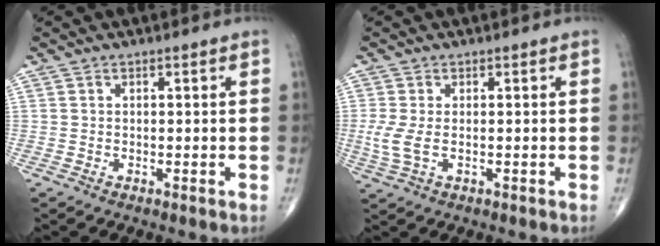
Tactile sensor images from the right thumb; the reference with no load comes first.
{"total": 4.1, "force": [-0.5, 2.0, 3.6], "torque": [-0.096, -0.006, -0.007]}